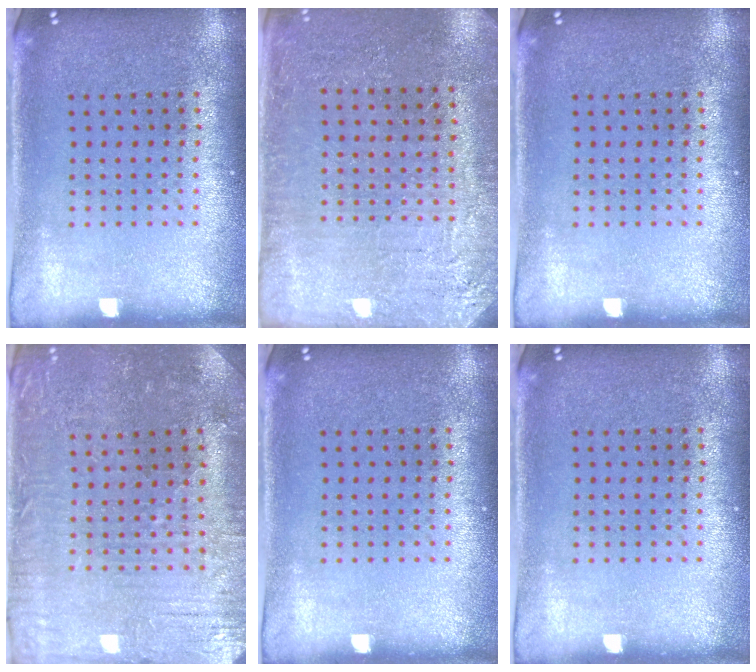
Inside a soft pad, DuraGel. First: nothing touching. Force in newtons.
{"total": 2.7, "press": 2.7, "slide": 0.4}
{"total": 0.0}
{"total": 1.3, "press": 1.3, "slide": 0.4}
{"total": 0.0}
{"total": 0.0}